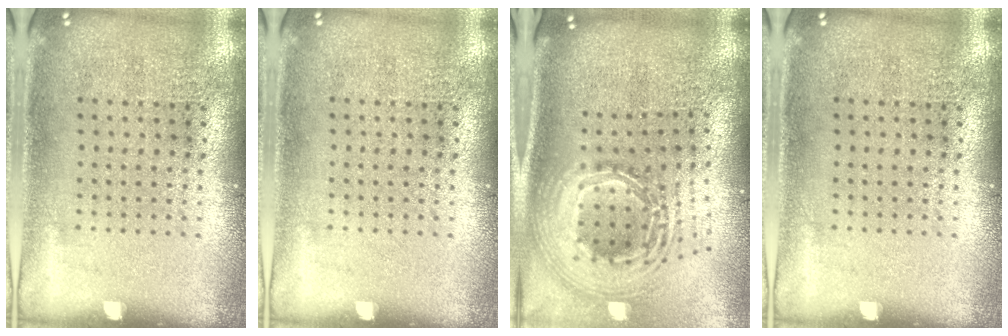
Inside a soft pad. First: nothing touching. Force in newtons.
{"total": 0.0}
{"total": 2.9, "press": 2.0, "slide": 2.1}
{"total": 0.0}